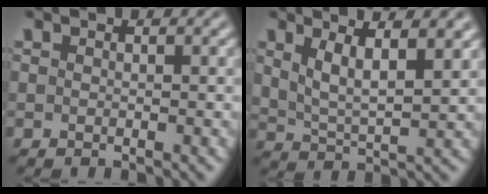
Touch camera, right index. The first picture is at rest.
{"total": 4.3, "force": [1.7, 2.1, 3.4], "torque": [-0.059, -0.015, 0.035]}